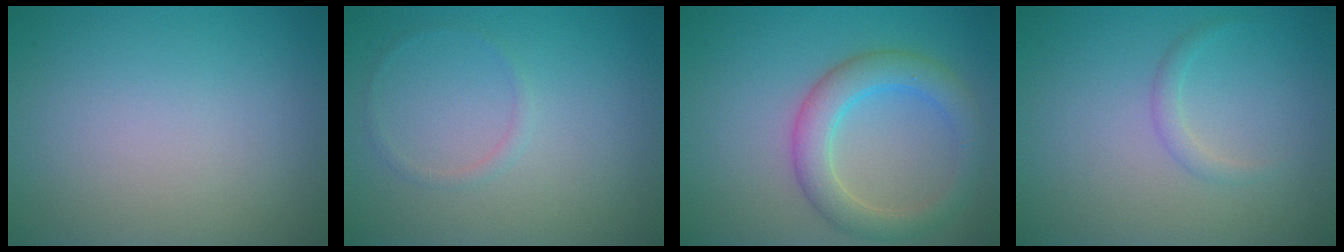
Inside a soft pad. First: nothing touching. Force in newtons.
{"total": 0.8, "press": 0.8, "slide": 0.1}
{"total": 4.4, "press": 4.4, "slide": 0.3}
{"total": 1.0, "press": 1.0, "slide": 0.1}